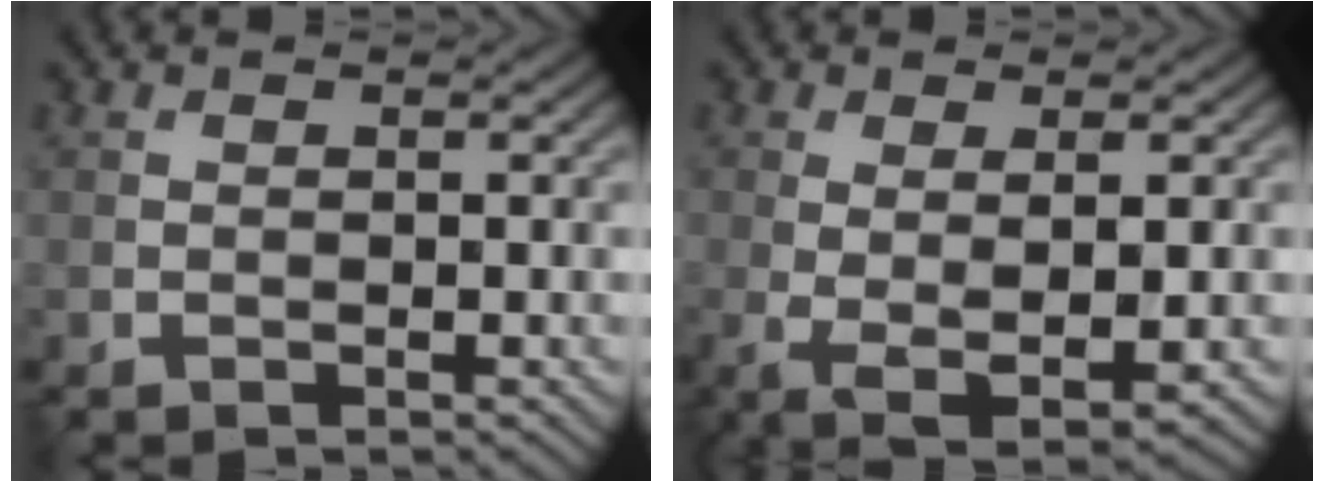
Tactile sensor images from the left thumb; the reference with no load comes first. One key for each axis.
{"total": 4.6, "fx": -0.4, "fy": 1.4, "fz": 4.4, "tx": -0.096, "ty": -0.012, "tz": -0.002}